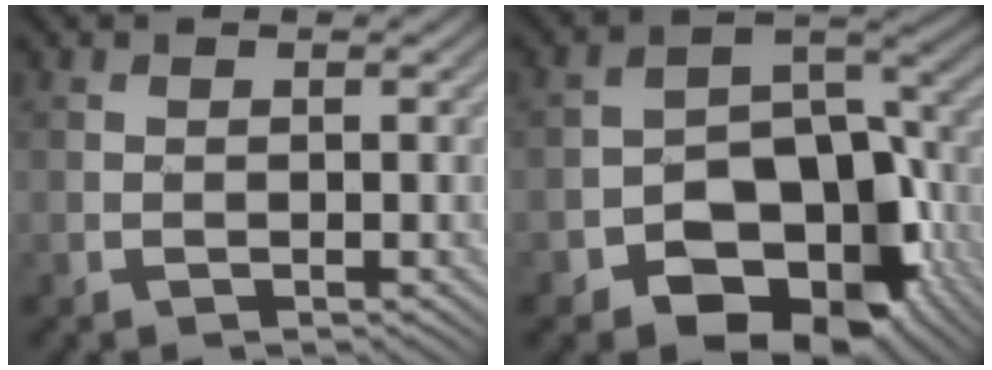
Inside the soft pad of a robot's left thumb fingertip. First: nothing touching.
{"total": 14.1, "force": [-6.7, 9.3, 8.3], "torque": [-0.117, -0.025, -0.119]}